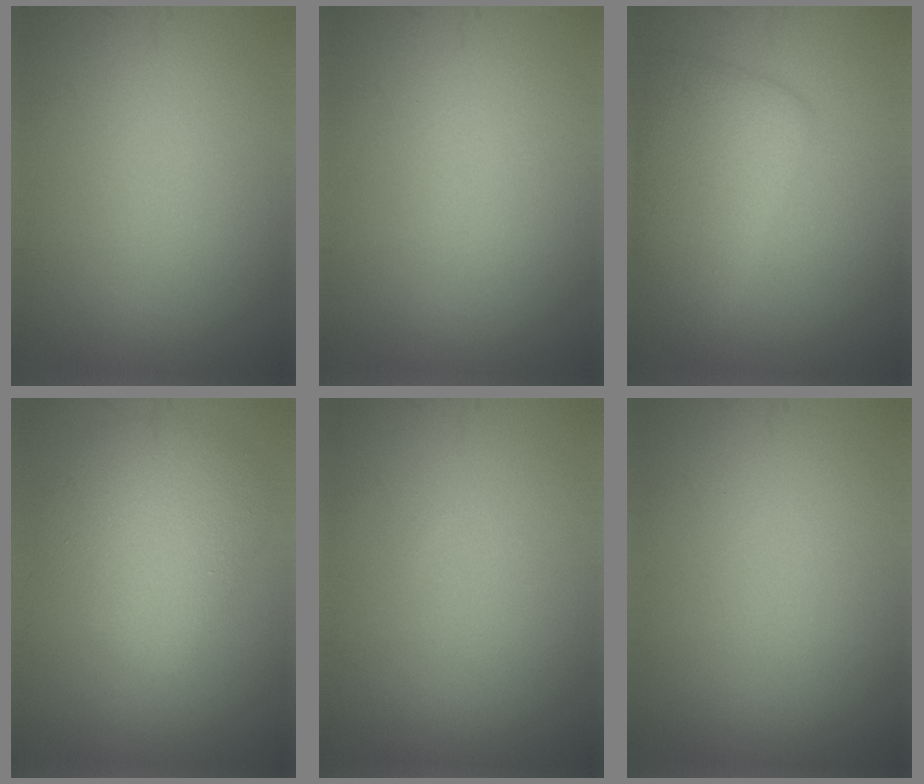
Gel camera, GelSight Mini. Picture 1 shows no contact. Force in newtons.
{"total": 0.0}
{"total": 6.1, "press": 6.1, "slide": 0.2}
{"total": 5.4, "press": 5.4, "slide": 0.3}
{"total": 0.0}
{"total": 0.0}